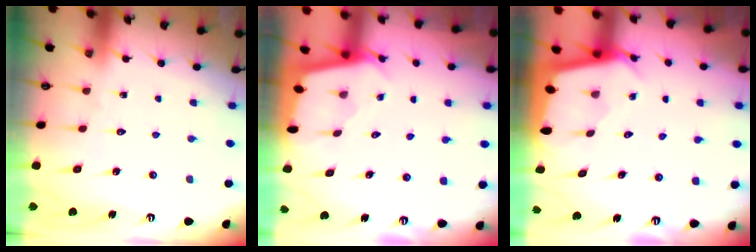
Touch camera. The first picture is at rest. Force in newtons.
{"total": 1.9, "press": 1.9, "slide": 0.2}
{"total": 2.5, "press": 2.5, "slide": 0.3}